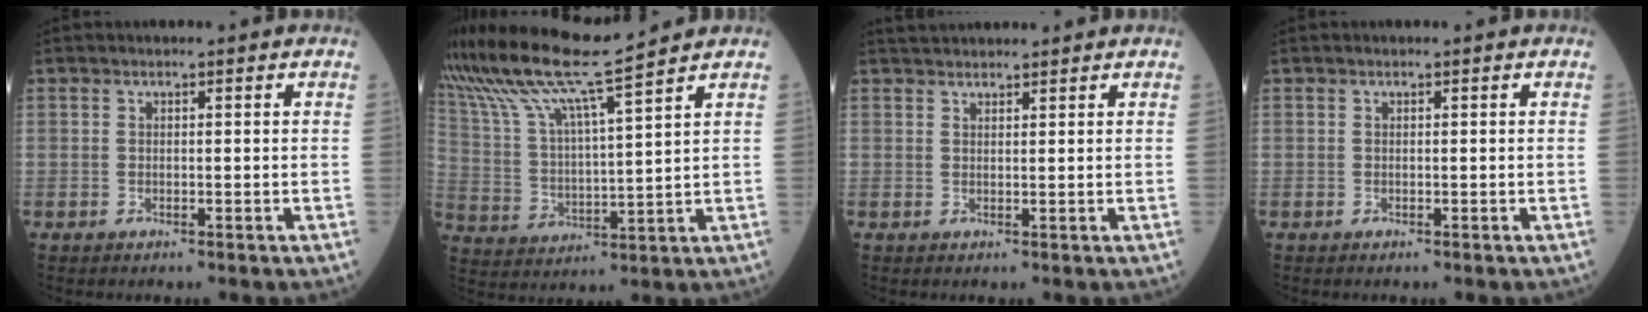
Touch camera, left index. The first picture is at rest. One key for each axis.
{"total": 15.4, "fx": 12.8, "fy": -1.5, "fz": 8.3, "tx": -0.168, "ty": 0.010, "tz": 0.241}
{"total": 4.2, "fx": 4.0, "fy": 0.6, "fz": 1.2, "tx": -0.016, "ty": 0.037, "tz": 0.067}
{"total": 0.0}